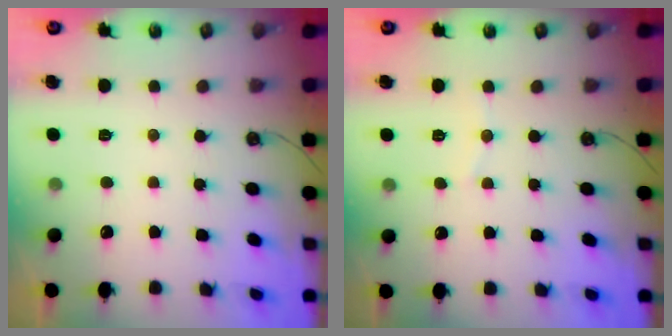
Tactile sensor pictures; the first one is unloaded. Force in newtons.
{"total": 3.1, "press": 3.1, "slide": 0.2}